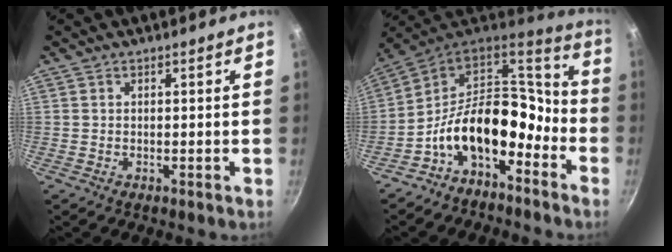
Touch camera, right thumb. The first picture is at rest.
{"total": 17.1, "force": [-6.8, 10.4, 11.7], "torque": [-0.159, 0.081, -0.136]}